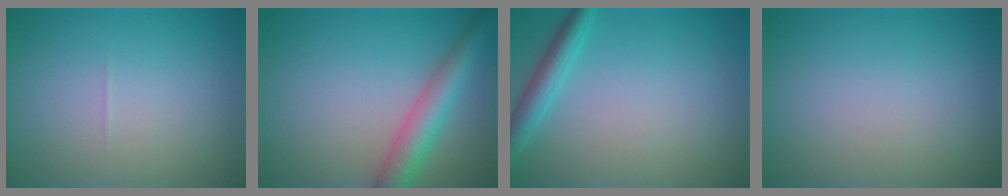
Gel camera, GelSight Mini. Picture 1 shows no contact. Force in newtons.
{"total": 4.3, "press": 4.3, "slide": 0.1}
{"total": 2.7, "press": 2.7, "slide": 0.1}
{"total": 0.0}